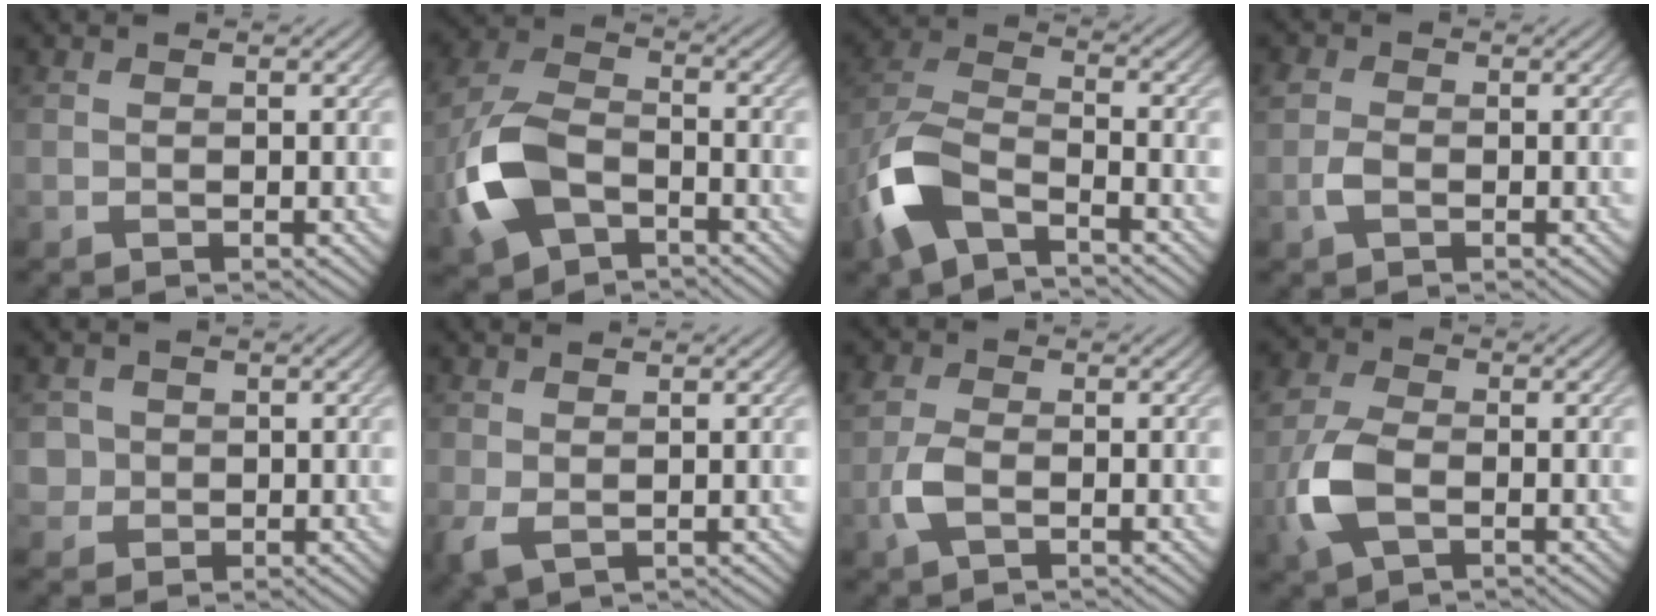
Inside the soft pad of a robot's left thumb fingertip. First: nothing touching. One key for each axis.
{"total": 11.0, "fx": -4.3, "fy": 6.6, "fz": 7.6, "tx": -0.198, "ty": -0.003, "tz": -0.098}
{"total": 10.8, "fx": -5.9, "fy": 4.9, "fz": 7.6, "tx": -0.176, "ty": -0.007, "tz": -0.136}
{"total": 2.1, "fx": -0.7, "fy": 1.4, "fz": 1.4, "tx": -0.036, "ty": 0.005, "tz": -0.021}
{"total": 2.5, "fx": 0.3, "fy": 2.5, "fz": 0.3, "tx": -0.010, "ty": 0.000, "tz": -0.003}
{"total": 2.6, "fx": -0.2, "fy": 1.5, "fz": 2.1, "tx": -0.061, "ty": -0.005, "tz": -0.003}
{"total": 3.5, "fx": -1.1, "fy": 1.8, "fz": 2.8, "tx": -0.074, "ty": 0.004, "tz": -0.032}
{"total": 7.0, "fx": -1.9, "fy": 4.1, "fz": 5.3, "tx": -0.142, "ty": 0.000, "tz": -0.052}